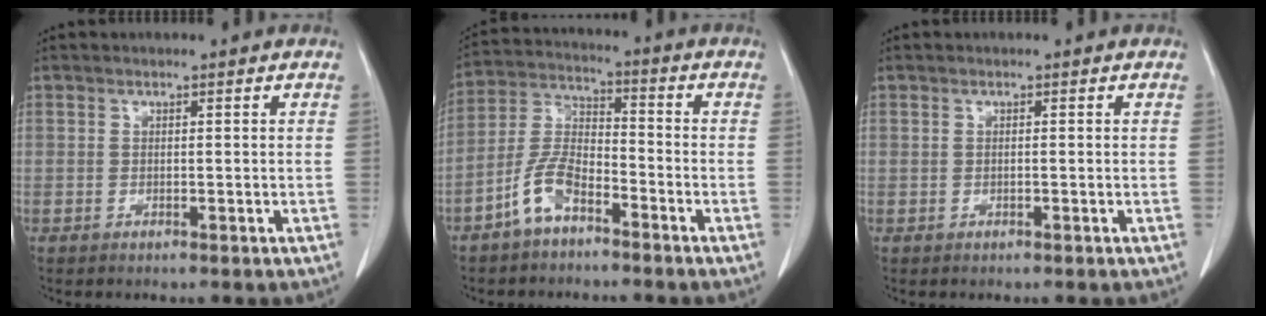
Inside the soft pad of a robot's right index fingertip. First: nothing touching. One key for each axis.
{"total": 7.8, "fx": -4.9, "fy": 3.2, "fz": 5.2, "tx": -0.122, "ty": 0.011, "tz": -0.102}
{"total": 0.0}